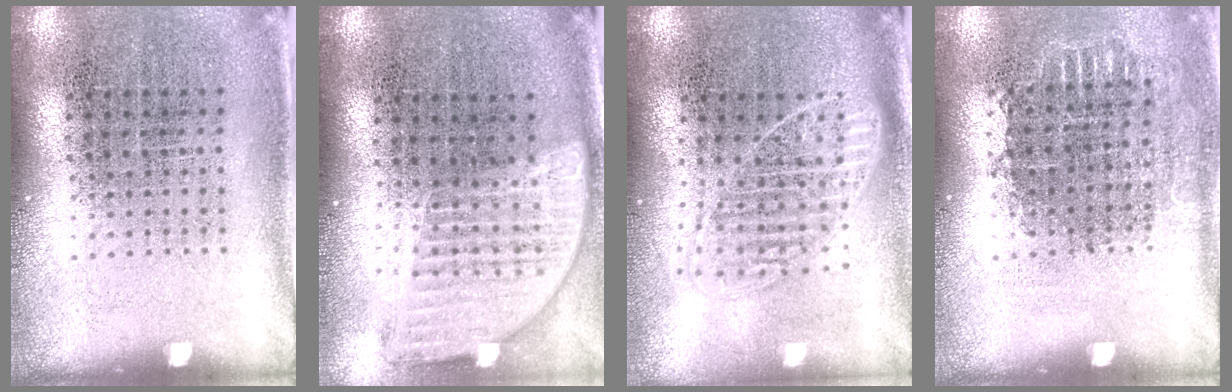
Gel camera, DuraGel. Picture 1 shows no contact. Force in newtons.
{"total": 1.6, "press": 1.4, "slide": 0.8}
{"total": 1.8, "press": 1.6, "slide": 1.0}
{"total": 0.7, "press": 0.7, "slide": 0.1}